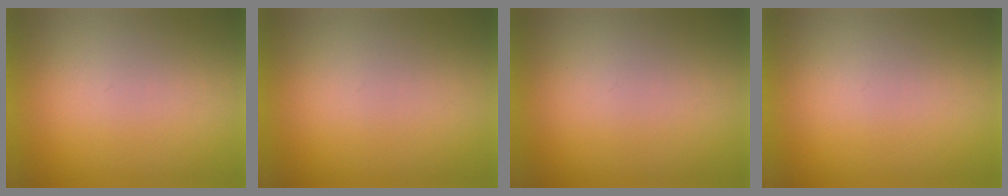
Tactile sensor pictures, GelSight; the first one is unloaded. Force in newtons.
{"total": 0.0}
{"total": 1.0}
{"total": 1.0}